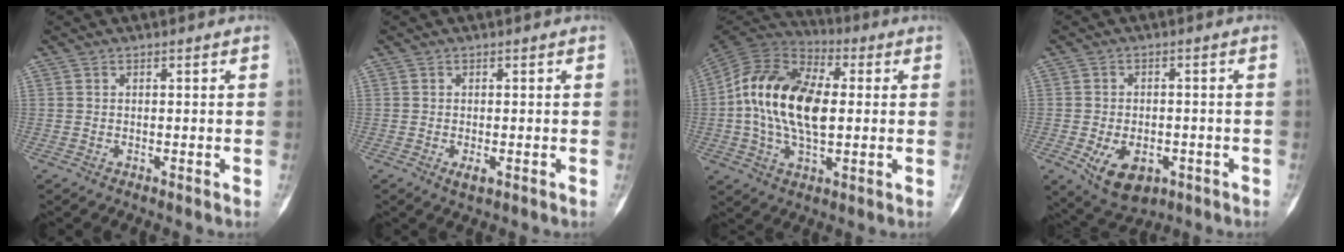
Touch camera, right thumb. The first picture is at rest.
{"total": 1.8, "force": [-0.6, 0.7, 1.5], "torque": [-0.026, -0.004, -0.008]}
{"total": 19.1, "force": [0.9, 10.8, 15.7], "torque": [-0.294, 0.016, 0.010]}
{"total": 9.0, "force": [-3.3, 5.8, 6.0], "torque": [-0.087, 0.006, -0.039]}